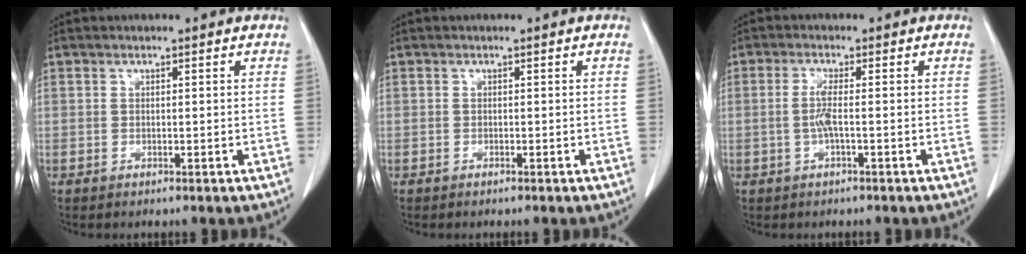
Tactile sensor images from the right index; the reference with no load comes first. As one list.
[{"total": 0.0}, {"total": 2.8, "force": [-0.4, 0.0, 2.7], "torque": [-0.061, -0.001, -0.011]}]